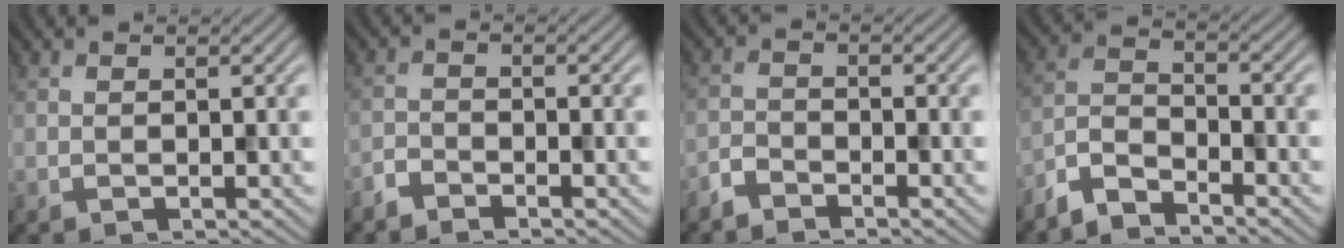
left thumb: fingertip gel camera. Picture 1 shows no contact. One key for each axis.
{"total": 2.1, "fx": -1.9, "fy": 0.5, "fz": 0.5, "tx": -0.009, "ty": -0.002, "tz": -0.048}
{"total": 2.4, "fx": -2.2, "fy": 0.7, "fz": 0.6, "tx": -0.013, "ty": -0.001, "tz": -0.055}
{"total": 5.2, "fx": -4.6, "fy": 1.3, "fz": 2.1, "tx": -0.050, "ty": -0.003, "tz": -0.107}